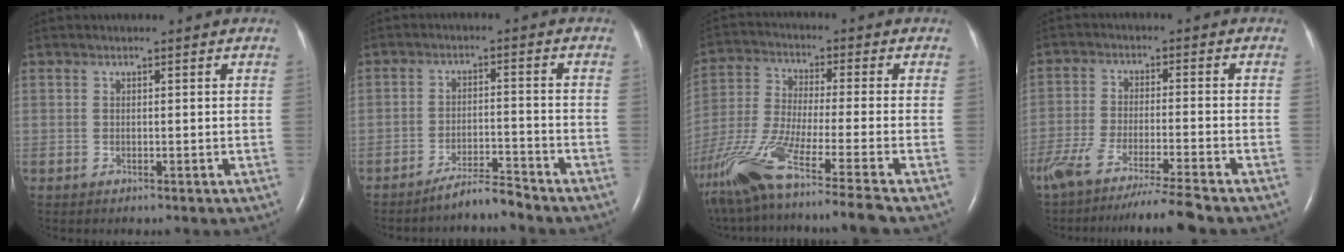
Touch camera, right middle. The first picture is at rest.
{"total": 3.9, "force": [-3.8, -0.5, 0.9], "torque": [-0.017, -0.017, -0.068]}
{"total": 19.6, "force": [-14.6, -1.5, 12.9], "torque": [-0.271, -0.053, -0.264]}
{"total": 11.4, "force": [-9.5, -1.1, 6.2], "torque": [-0.098, -0.037, -0.161]}